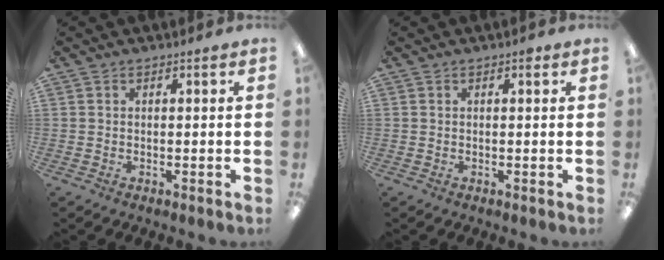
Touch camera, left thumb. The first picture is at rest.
{"total": 0.9, "force": [0.4, 0.3, 0.8], "torque": [-0.010, 0.000, 0.005]}